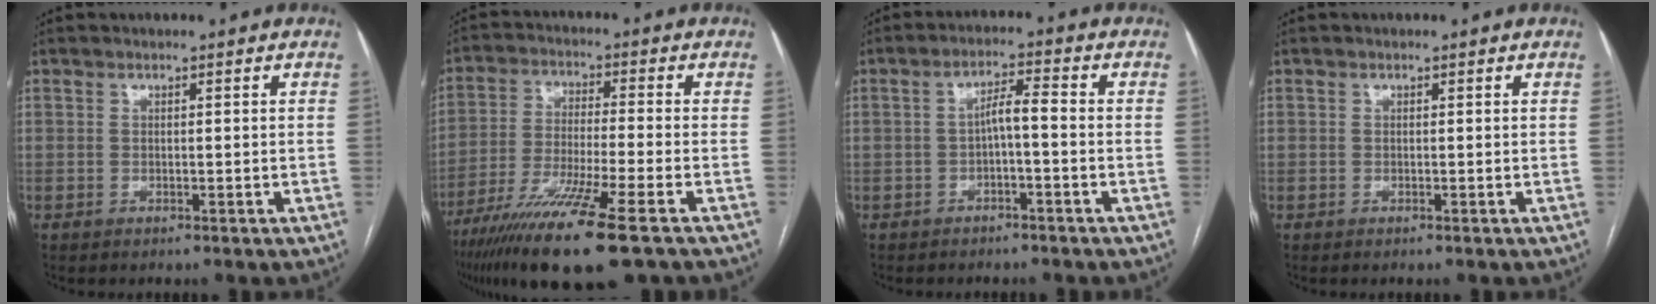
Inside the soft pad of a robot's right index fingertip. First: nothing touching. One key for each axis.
{"total": 15.2, "fx": -9.7, "fy": -0.2, "fz": 11.7, "tx": -0.227, "ty": -0.044, "tz": -0.172}
{"total": 3.7, "fx": -0.9, "fy": 0.6, "fz": 3.5, "tx": -0.060, "ty": 0.016, "tz": -0.012}
{"total": 0.0}